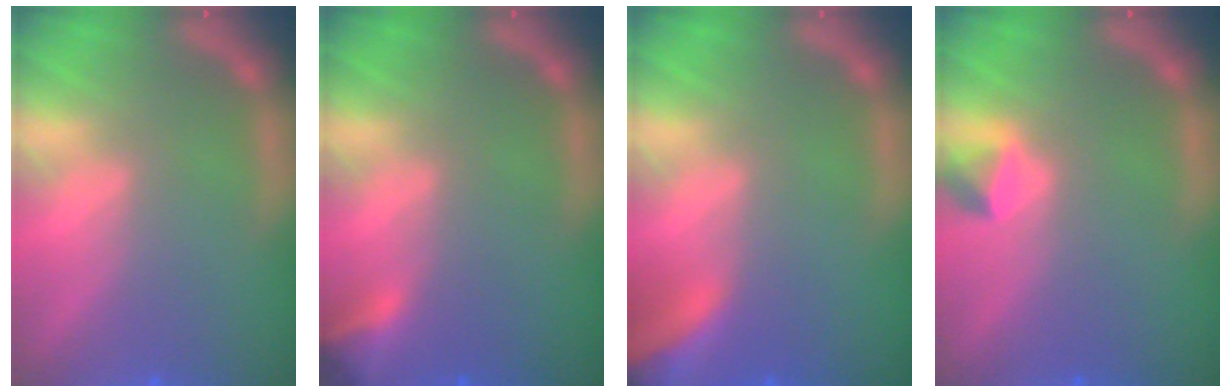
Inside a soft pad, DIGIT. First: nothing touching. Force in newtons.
{"total": 2.9}
{"total": 9.0}
{"total": 1.4}